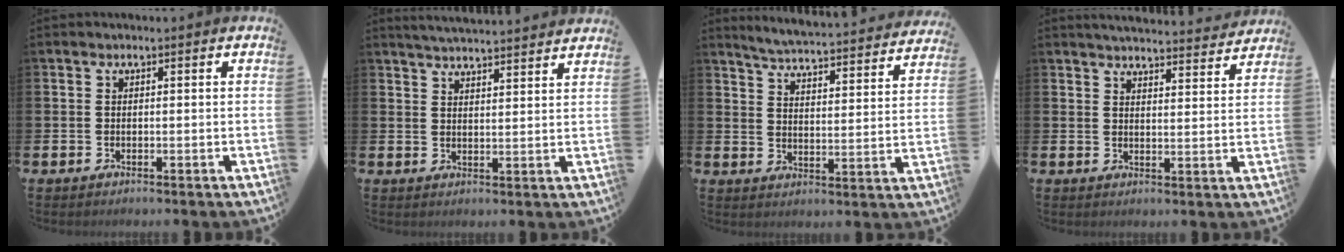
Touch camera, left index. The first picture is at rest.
{"total": 3.9, "force": [3.9, -0.4, 0.2], "torque": [-0.010, -0.027, 0.069]}
{"total": 5.0, "force": [4.9, -0.1, 0.9], "torque": [-0.043, -0.043, 0.082]}
{"total": 4.5, "force": [4.5, 0.2, 0.3], "torque": [-0.006, -0.036, 0.077]}